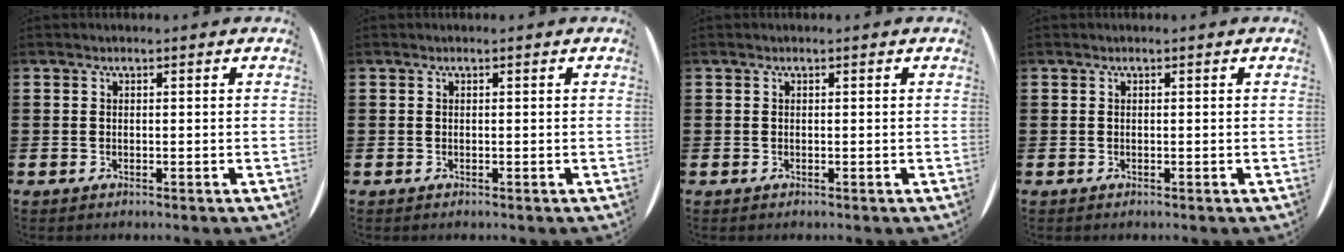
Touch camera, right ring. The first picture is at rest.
{"total": 0.0}
{"total": 0.0}
{"total": 0.0}